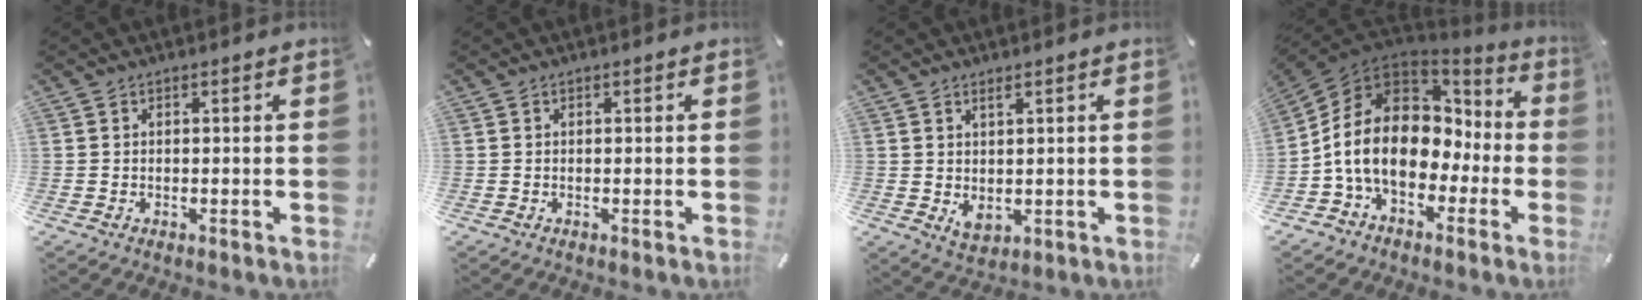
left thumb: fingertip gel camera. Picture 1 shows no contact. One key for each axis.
{"total": 0.0}
{"total": 3.1, "fx": 0.8, "fy": 1.9, "fz": 2.3, "tx": -0.041, "ty": -0.008, "tz": 0.014}
{"total": 16.7, "fx": -1.4, "fy": 12.7, "fz": 10.7, "tx": -0.227, "ty": 0.006, "tz": -0.028}